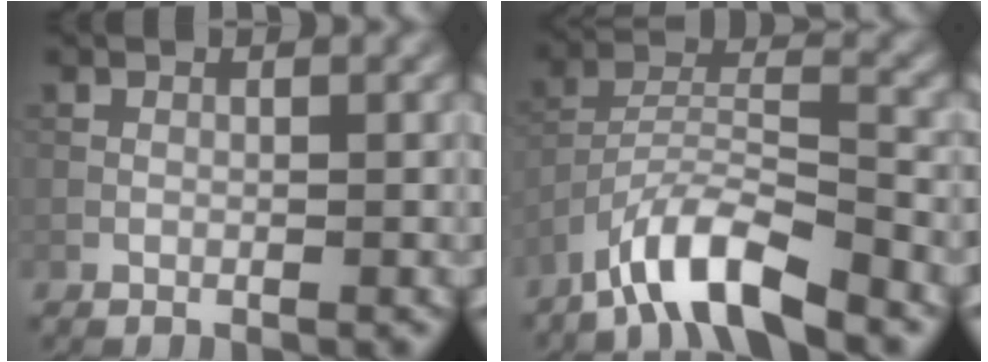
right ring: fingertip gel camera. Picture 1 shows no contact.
{"total": 7.5, "force": [-5.7, 1.6, 4.5], "torque": [-0.082, 0.003, -0.108]}